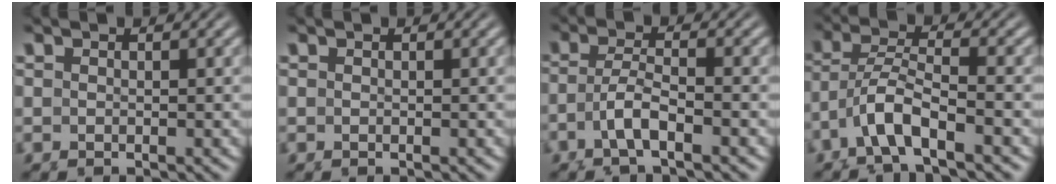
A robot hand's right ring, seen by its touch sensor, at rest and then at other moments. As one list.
[{"total": 0.0}, {"total": 3.3, "force": [-1.0, 1.3, 2.9], "torque": [-0.066, -0.015, -0.011]}, {"total": 4.4, "force": [-1.0, 2.5, 3.5], "torque": [-0.094, -0.014, -0.010]}]